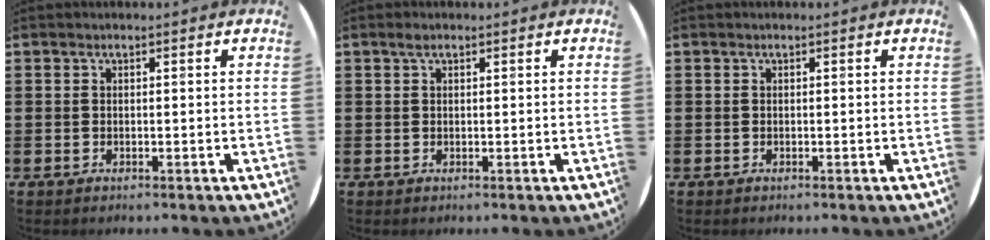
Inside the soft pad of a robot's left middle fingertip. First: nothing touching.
{"total": 0.8, "force": [0.5, 0.4, 0.5], "torque": [-0.003, 0.001, 0.007]}
{"total": 0.0}